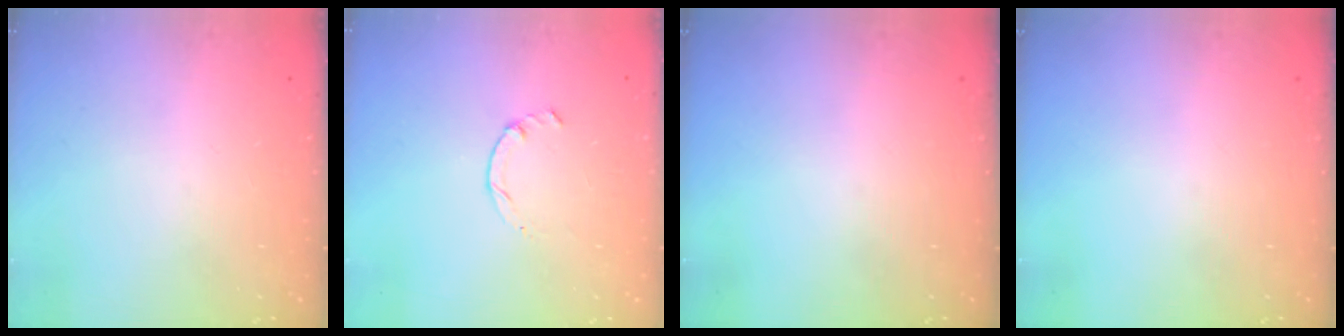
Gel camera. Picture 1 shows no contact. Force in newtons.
{"total": 1.3, "press": 1.2, "slide": 0.4}
{"total": 0.0}
{"total": 0.0}